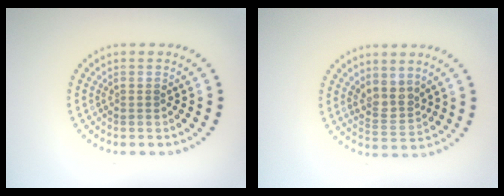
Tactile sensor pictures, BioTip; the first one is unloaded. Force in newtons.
{"total": 2.5, "press": 1.9, "slide": 1.6}